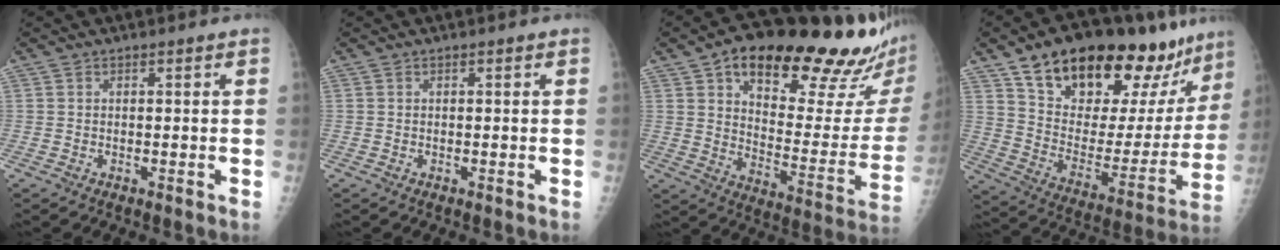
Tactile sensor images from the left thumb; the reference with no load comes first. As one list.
[{"total": 0.0}, {"total": 29.0, "force": [19.4, 9.1, 19.5], "torque": [-0.238, -0.067, 0.276]}, {"total": 29.0, "force": [20.3, 11.7, 17.2], "torque": [-0.220, -0.067, 0.313]}]